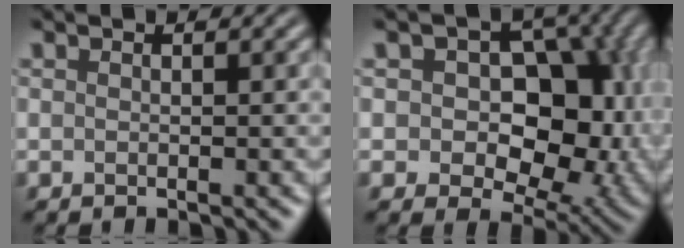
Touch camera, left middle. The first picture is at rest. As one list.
[{"total": 10.2, "force": [0.9, 7.1, 7.2], "torque": [-0.084, -0.005, 0.011]}]